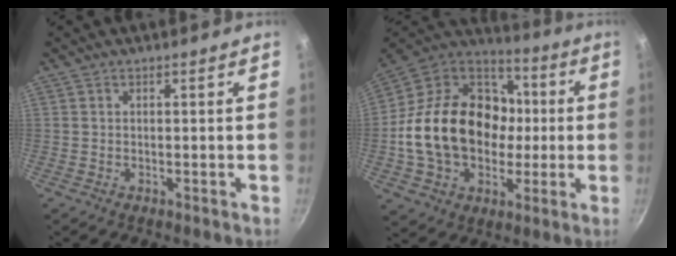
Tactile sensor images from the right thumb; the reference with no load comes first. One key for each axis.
{"total": 26.5, "fx": -0.8, "fy": 20.0, "fz": 17.4, "tx": -0.275, "ty": 0.045, "tz": -0.008}